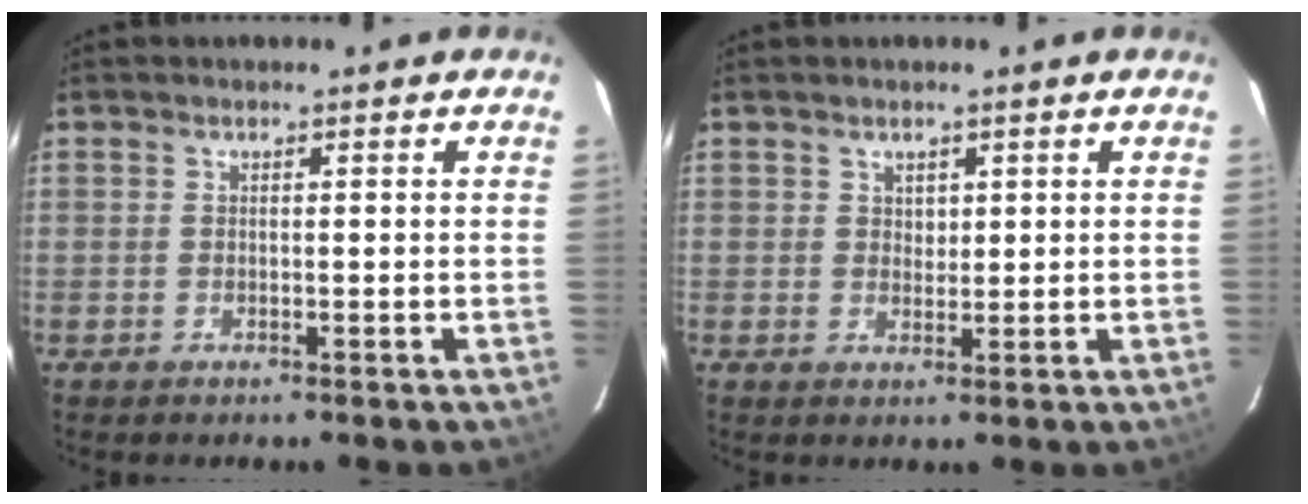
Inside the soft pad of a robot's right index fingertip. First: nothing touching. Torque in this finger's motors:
{"motor_torque": [-0.23, 0.11, -0.11, -0.01]}